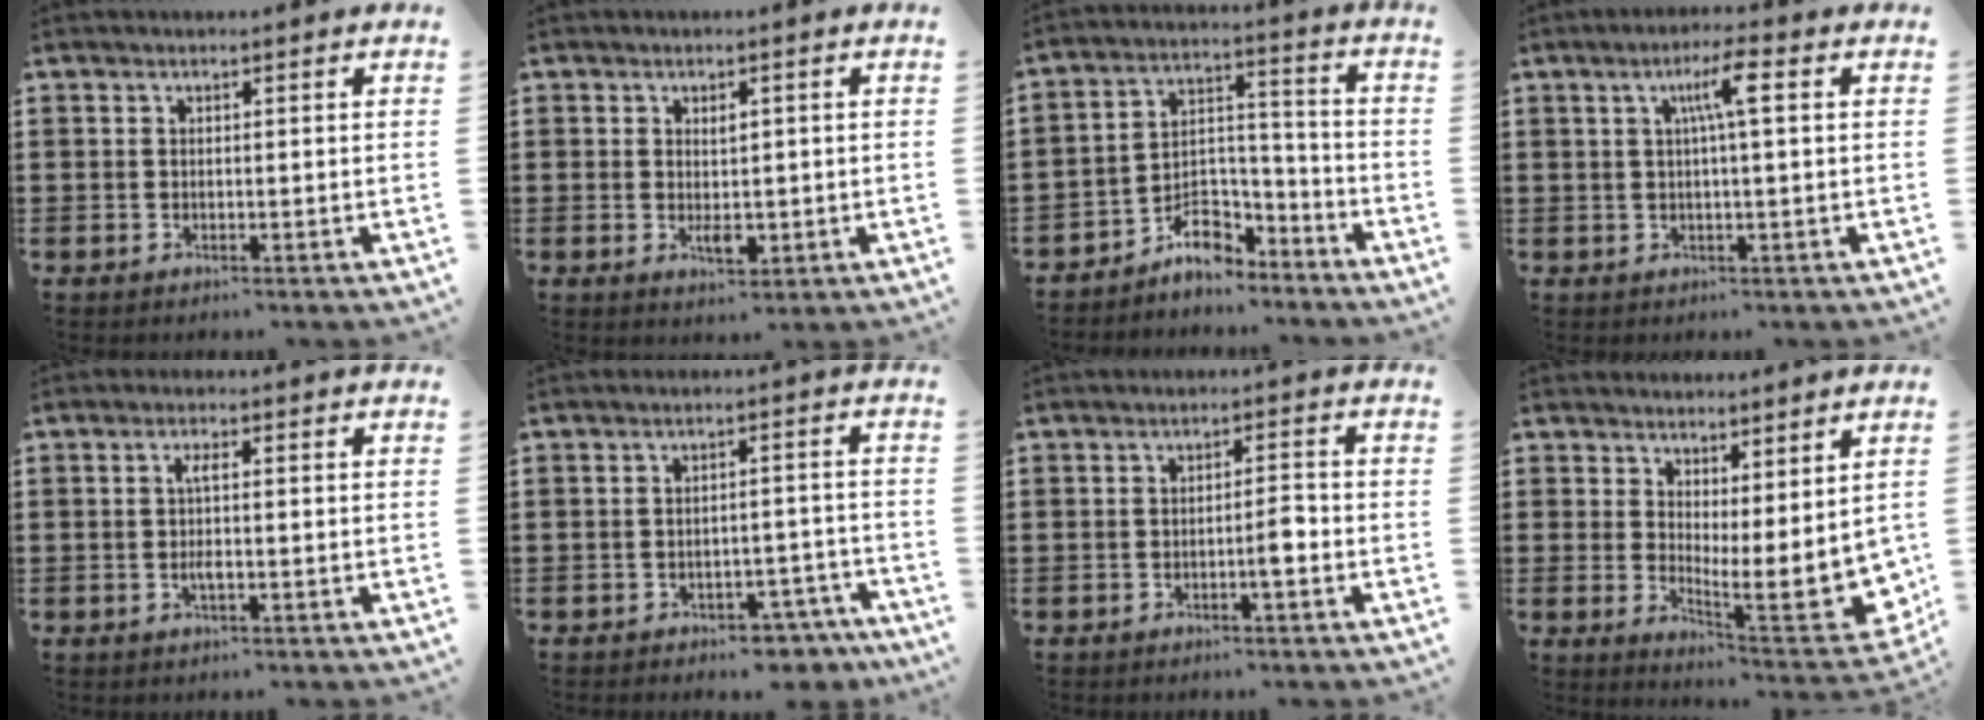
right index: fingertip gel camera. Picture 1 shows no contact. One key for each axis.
{"total": 3.2, "fx": -0.2, "fy": 1.8, "fz": 2.7, "tx": -0.043, "ty": 0.000, "tz": -0.005}
{"total": 7.8, "fx": -6.6, "fy": 3.4, "fz": 2.4, "tx": -0.048, "ty": 0.022, "tz": -0.128}
{"total": 5.0, "fx": 1.2, "fy": 0.3, "fz": 4.9, "tx": -0.096, "ty": 0.005, "tz": 0.015}
{"total": 2.6, "fx": -0.3, "fy": 0.6, "fz": 2.5, "tx": -0.059, "ty": -0.003, "tz": -0.012}
{"total": 3.4, "fx": -3.2, "fy": 0.8, "fz": 0.9, "tx": -0.015, "ty": 0.006, "tz": -0.064}
{"total": 3.4, "fx": -1.1, "fy": 0.6, "fz": 3.2, "tx": -0.055, "ty": 0.003, "tz": -0.021}
{"total": 5.9, "fx": 3.1, "fy": 1.7, "fz": 4.7, "tx": -0.072, "ty": -0.048, "tz": 0.067}